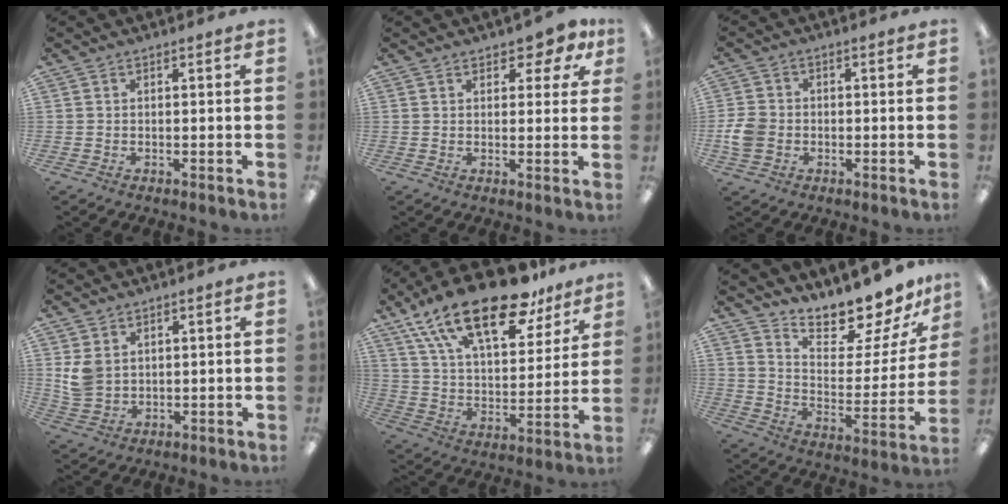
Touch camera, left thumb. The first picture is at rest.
{"total": 4.4, "force": [2.6, 2.4, 2.7], "torque": [-0.032, -0.006, 0.043]}
{"total": 5.9, "force": [-1.3, 4.8, 3.2], "torque": [-0.073, 0.010, -0.024]}
{"total": 5.5, "force": [2.0, 4.3, 2.7], "torque": [-0.056, 0.003, 0.040]}
{"total": 23.5, "force": [16.5, 9.3, 13.9], "torque": [-0.242, -0.093, 0.284]}
{"total": 13.2, "force": [12.6, 2.4, 3.2], "torque": [-0.054, -0.121, 0.217]}